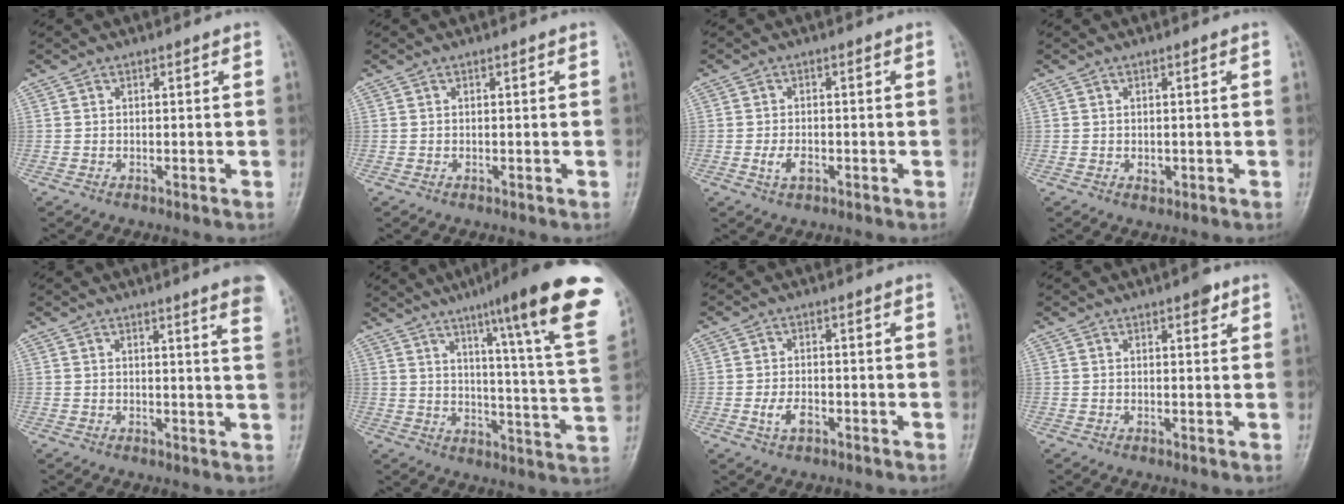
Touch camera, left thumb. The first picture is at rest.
{"total": 0.0}
{"total": 3.0, "force": [-1.1, 1.7, 2.2], "torque": [-0.044, 0.005, -0.018]}
{"total": 1.4, "force": [-0.2, 1.1, 0.9], "torque": [-0.007, 0.000, -0.001]}
{"total": 7.4, "force": [5.1, 0.2, 5.3], "torque": [-0.051, -0.018, 0.045]}
{"total": 24.1, "force": [14.0, 2.4, 19.5], "torque": [-0.252, -0.054, 0.182]}
{"total": 3.4, "force": [-1.3, 1.9, 2.5], "torque": [-0.049, 0.007, -0.022]}
{"total": 2.5, "force": [1.5, 0.9, 1.7], "torque": [-0.018, -0.005, 0.018]}